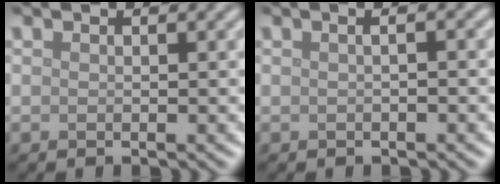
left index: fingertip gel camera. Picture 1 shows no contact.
{"total": 1.7, "force": [0.3, 0.7, 1.5], "torque": [-0.009, -0.001, -0.008]}